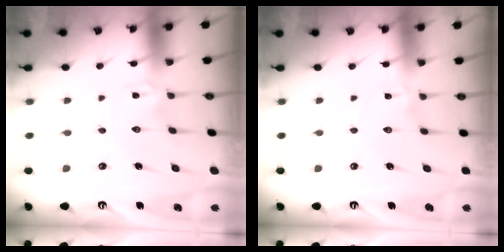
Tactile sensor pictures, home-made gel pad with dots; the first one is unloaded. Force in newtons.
{"total": 0.0}